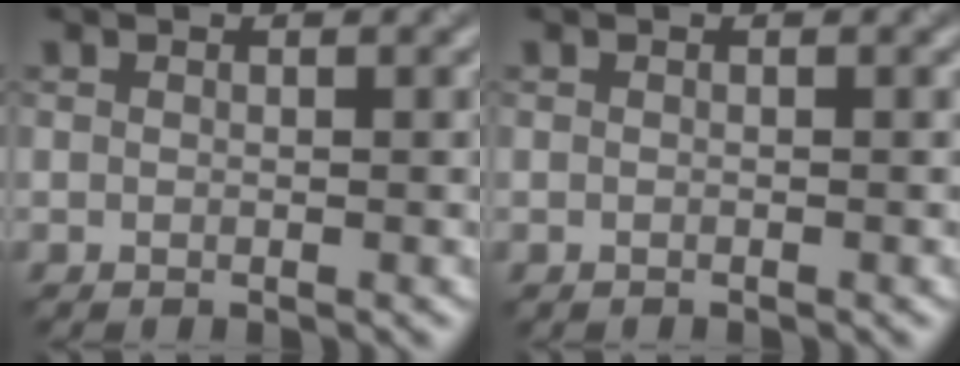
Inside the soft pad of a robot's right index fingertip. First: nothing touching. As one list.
[{"total": 0.0}]